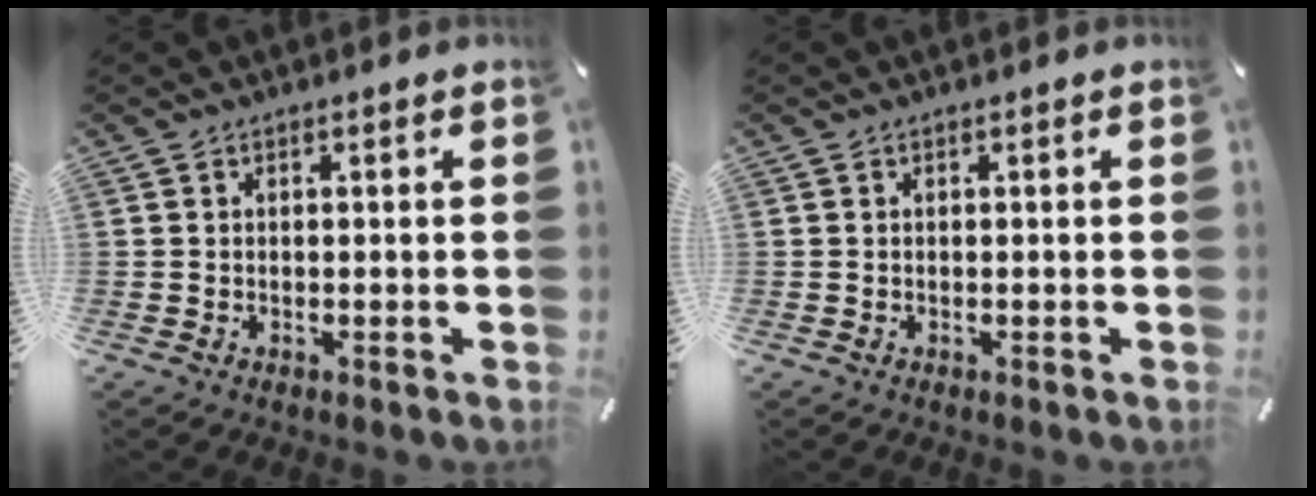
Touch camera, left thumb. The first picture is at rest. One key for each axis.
{"total": 0.0}